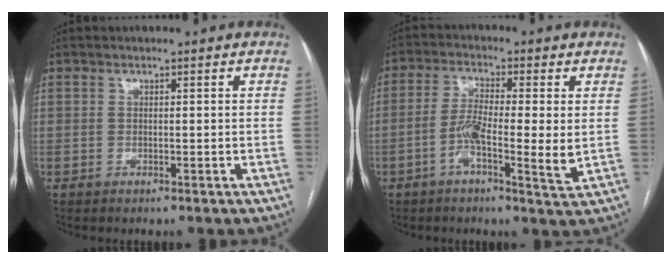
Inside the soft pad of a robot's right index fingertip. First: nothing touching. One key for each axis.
{"total": 7.9, "fx": -1.2, "fy": 1.0, "fz": 7.8, "tx": -0.145, "ty": 0.000, "tz": -0.026}